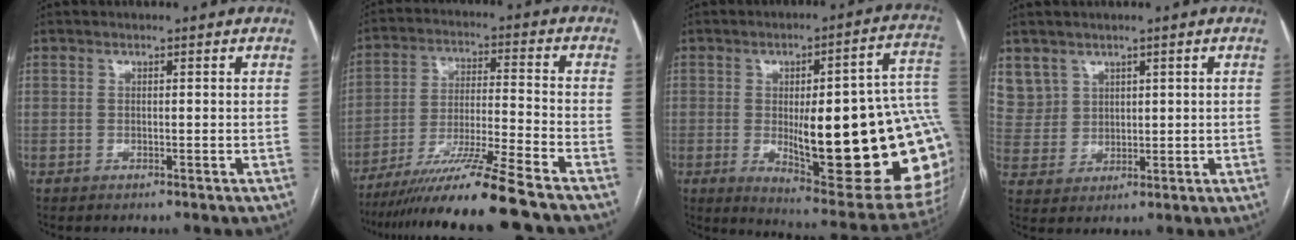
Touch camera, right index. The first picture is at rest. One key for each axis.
{"total": 14.7, "fx": -11.9, "fy": -2.1, "fz": 8.2, "tx": -0.140, "ty": -0.025, "tz": -0.203}
{"total": 28.7, "fx": -1.8, "fy": 6.0, "fz": 28.0, "tx": -0.279, "ty": 0.009, "tz": -0.012}
{"total": 6.4, "fx": 3.8, "fy": 5.1, "fz": 0.2, "tx": -0.003, "ty": 0.009, "tz": 0.090}